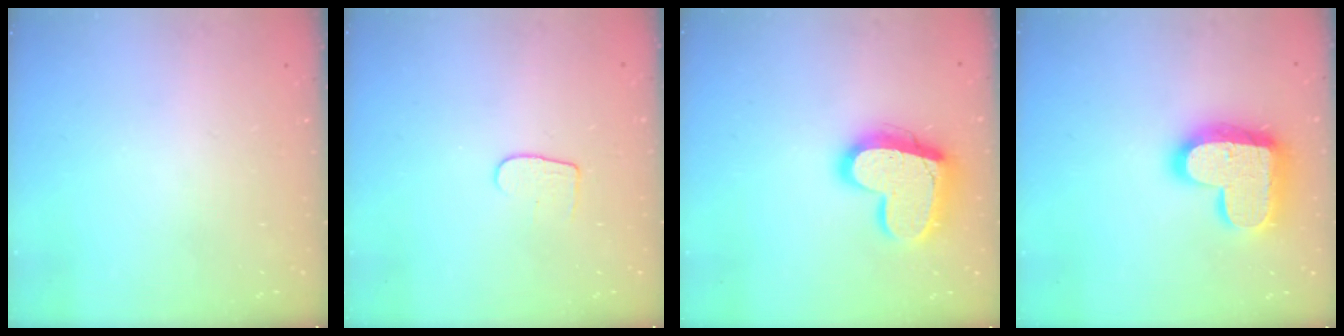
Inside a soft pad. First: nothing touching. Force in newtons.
{"total": 5.1, "press": 5.1, "slide": 0.4}
{"total": 18.1, "press": 18.1, "slide": 1.6}
{"total": 19.9, "press": 19.9, "slide": 1.3}